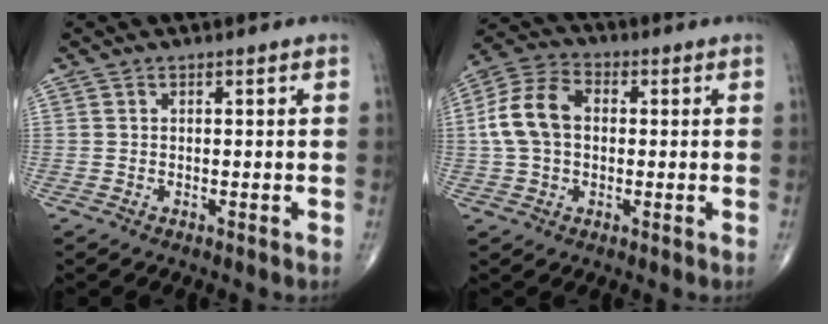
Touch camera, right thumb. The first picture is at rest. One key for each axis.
{"total": 10.4, "fx": 0.6, "fy": 7.2, "fz": 7.5, "tx": -0.151, "ty": 0.031, "tz": 0.006}